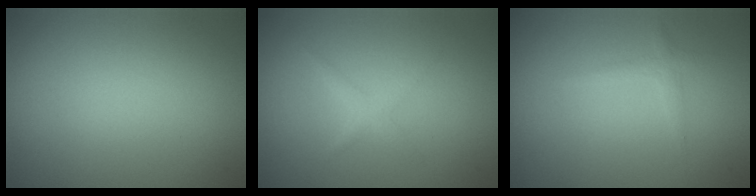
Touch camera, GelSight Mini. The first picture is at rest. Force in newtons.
{"total": 1.1, "press": 1.1, "slide": 0.1}
{"total": 1.0, "press": 1.0, "slide": 0.0}